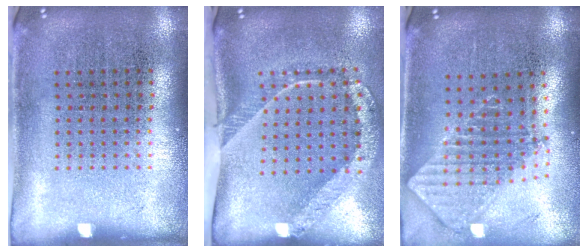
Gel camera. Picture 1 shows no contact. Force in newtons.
{"total": 2.4, "press": 1.6, "slide": 1.8}
{"total": 1.9, "press": 1.5, "slide": 1.2}